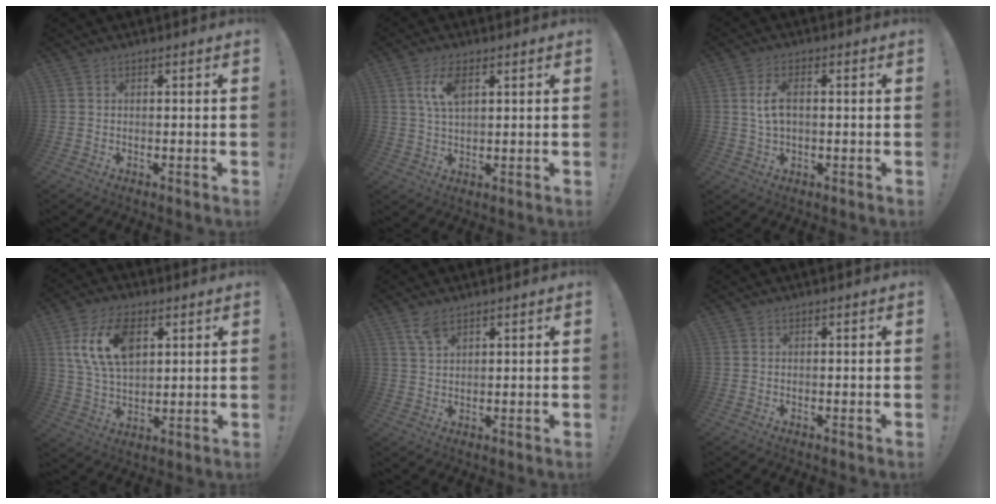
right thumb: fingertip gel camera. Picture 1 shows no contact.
{"total": 6.6, "force": [2.5, 3.1, 5.2], "torque": [-0.091, -0.002, 0.043]}
{"total": 5.4, "force": [0.6, 2.7, 4.7], "torque": [-0.085, 0.001, 0.009]}
{"total": 14.7, "force": [5.4, 9.0, 10.3], "torque": [-0.201, -0.003, 0.100]}
{"total": 4.6, "force": [3.2, 1.9, 2.7], "torque": [-0.046, -0.014, 0.059]}
{"total": 0.0}